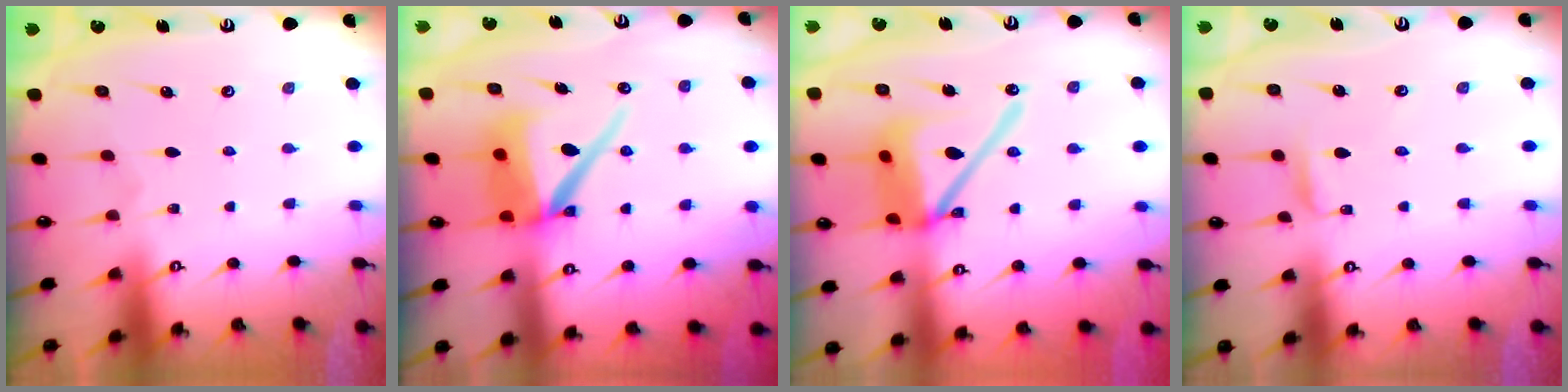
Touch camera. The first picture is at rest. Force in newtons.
{"total": 12.6, "press": 12.5, "slide": 1.6}
{"total": 16.9, "press": 16.8, "slide": 1.8}
{"total": 3.0, "press": 3.0, "slide": 0.3}